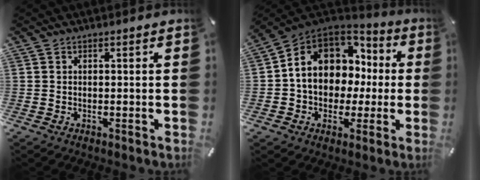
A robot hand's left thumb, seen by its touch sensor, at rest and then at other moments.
{"total": 12.0, "force": [1.6, 10.3, 5.9], "torque": [-0.123, -0.003, 0.039]}